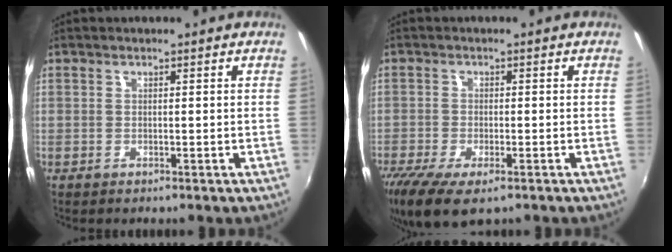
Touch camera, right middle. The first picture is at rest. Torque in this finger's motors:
{"motor_torque": [1.14, -1.00, 0.55, 0.15]}